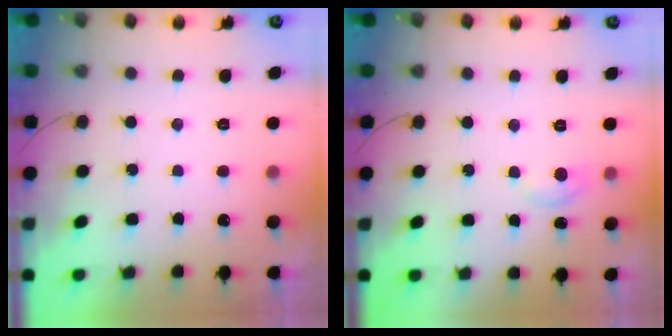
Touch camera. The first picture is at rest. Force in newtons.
{"total": 6.5, "press": 6.5, "slide": 0.6}